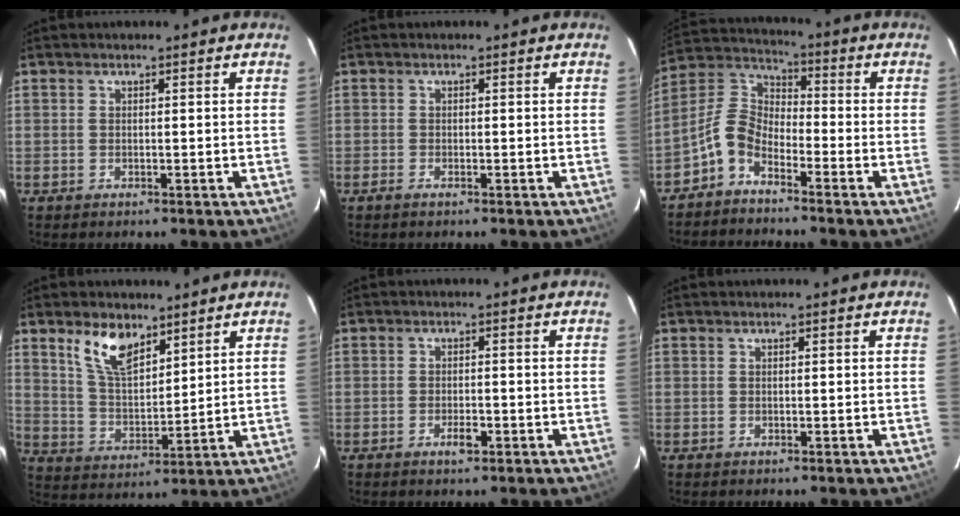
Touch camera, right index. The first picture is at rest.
{"total": 0.9, "force": [-0.7, 0.2, 0.5], "torque": [-0.012, -0.001, -0.015]}
{"total": 7.0, "force": [-4.6, 3.6, 3.9], "torque": [-0.085, 0.022, -0.105]}
{"total": 9.6, "force": [6.2, 4.4, 5.8], "torque": [-0.108, 0.009, 0.125]}
{"total": 2.5, "force": [-1.4, 1.0, 1.8], "torque": [-0.035, -0.001, -0.025]}
{"total": 0.0}